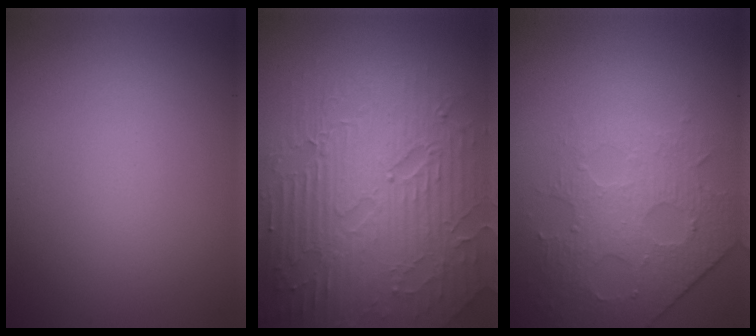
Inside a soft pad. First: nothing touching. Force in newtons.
{"total": 9.0, "press": 6.2, "slide": 6.6}
{"total": 4.3, "press": 3.5, "slide": 2.5}